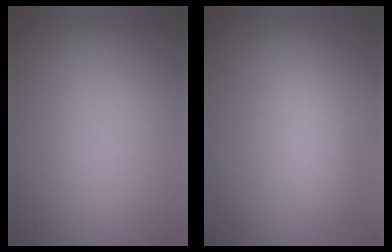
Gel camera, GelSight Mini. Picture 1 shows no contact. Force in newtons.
{"total": 2.4, "press": 2.4, "slide": 0.1}